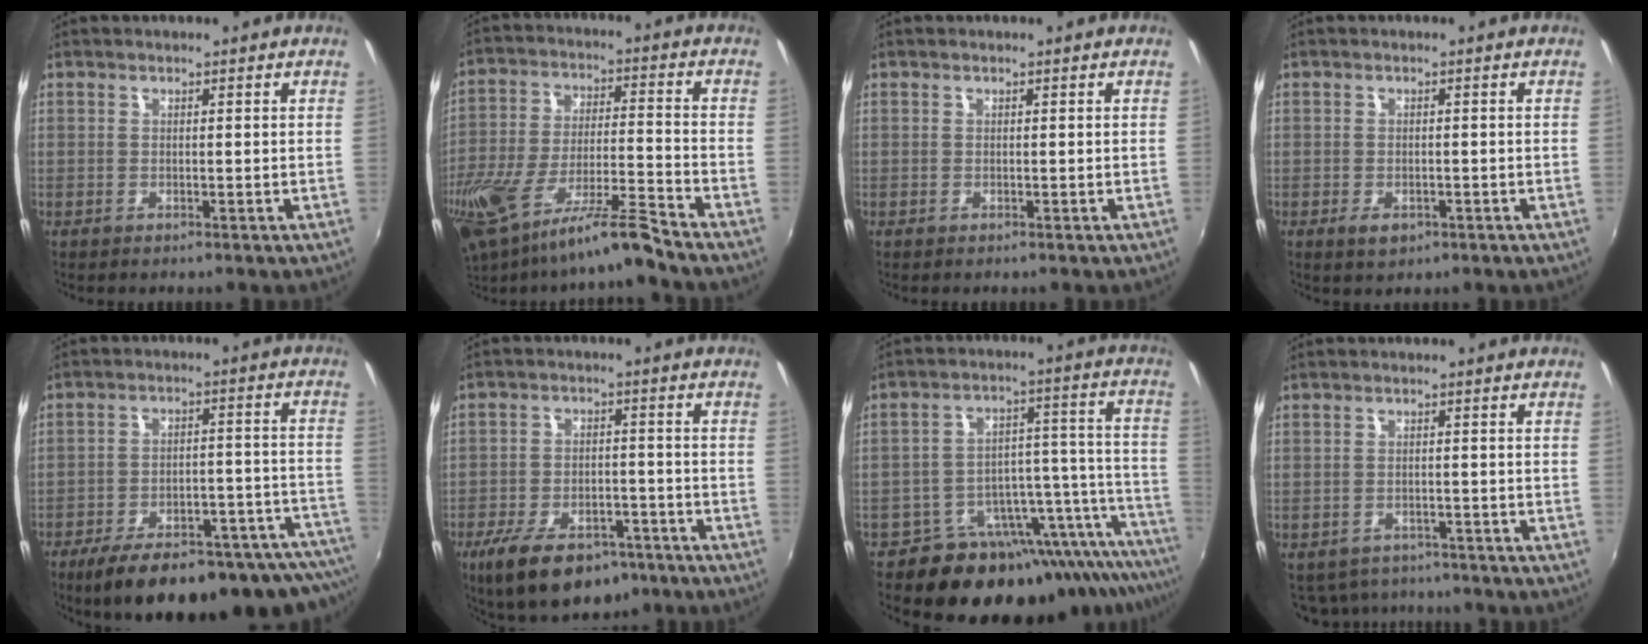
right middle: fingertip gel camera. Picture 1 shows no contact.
{"total": 16.4, "force": [-12.8, 0.9, 10.3], "torque": [-0.216, -0.032, -0.229]}
{"total": 0.0}
{"total": 2.6, "force": [-1.3, 1.6, 1.7], "torque": [-0.032, -0.005, -0.018]}
{"total": 24.9, "force": [-20.5, 5.7, 12.9], "torque": [-0.171, -0.029, -0.274]}
{"total": 15.5, "force": [-10.0, 7.8, 9.0], "torque": [-0.190, -0.012, -0.152]}
{"total": 22.9, "force": [-20.1, 7.1, 8.4], "torque": [-0.089, 0.017, -0.291]}
{"total": 6.4, "force": [-5.5, 2.9, 1.4], "torque": [-0.040, -0.009, -0.076]}